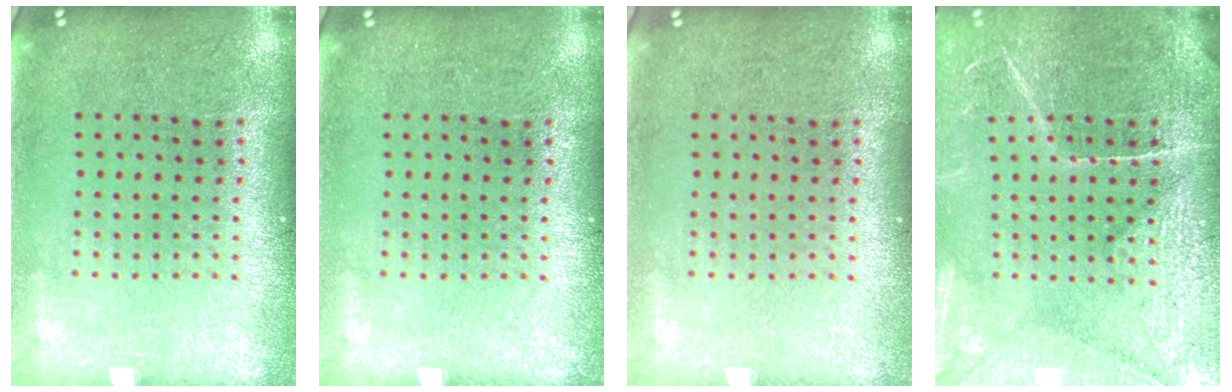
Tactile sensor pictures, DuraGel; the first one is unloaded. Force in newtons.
{"total": 0.0}
{"total": 0.0}
{"total": 3.8, "press": 3.6, "slide": 1.1}